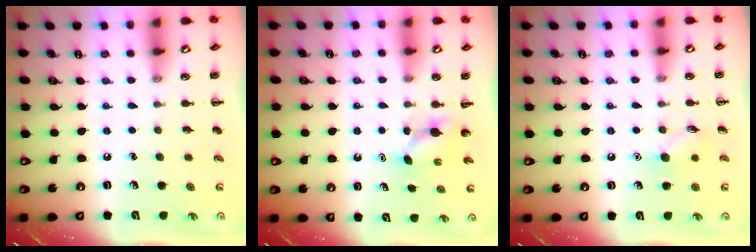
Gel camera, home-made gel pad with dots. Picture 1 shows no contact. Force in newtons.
{"total": 2.9, "press": 2.8, "slide": 0.8}
{"total": 7.2, "press": 7.2, "slide": 0.5}